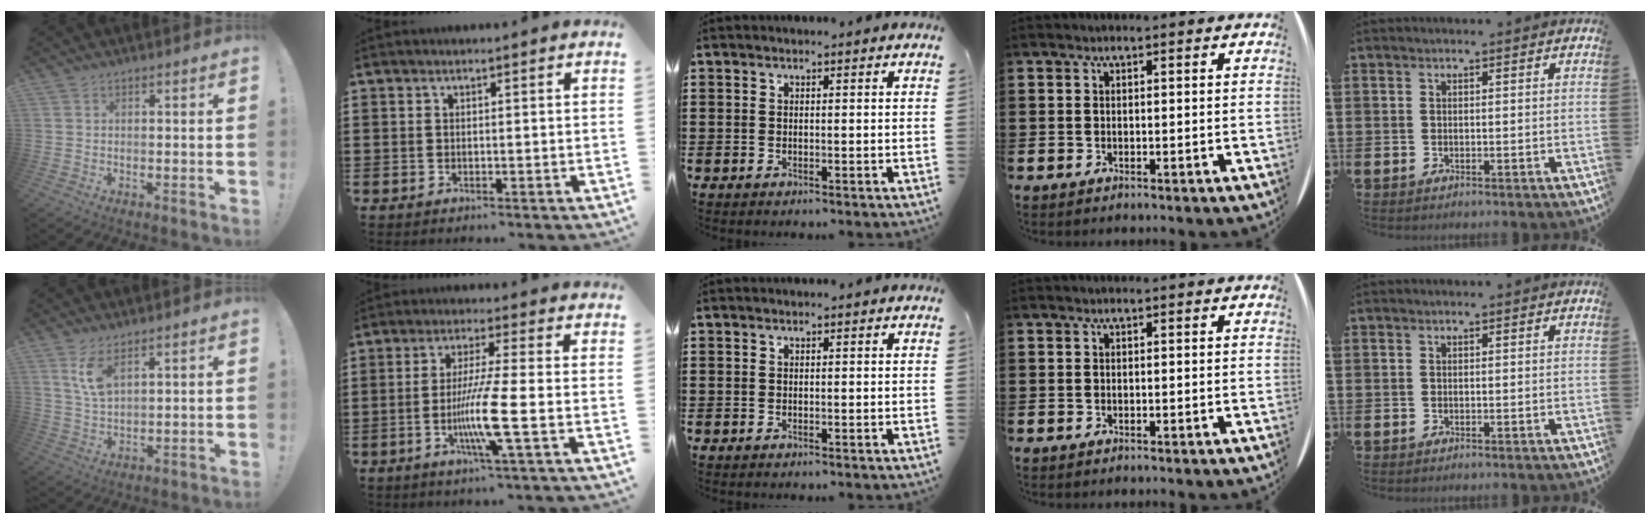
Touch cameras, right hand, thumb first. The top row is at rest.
{"thumb": {"total": 6.7, "force": [3.9, 2.4, 4.8], "torque": [-0.083, -0.020, 0.069]}, "index": {"total": 9.0, "force": [-2.3, 0.0, 8.7], "torque": [-0.173, -0.021, -0.049]}}